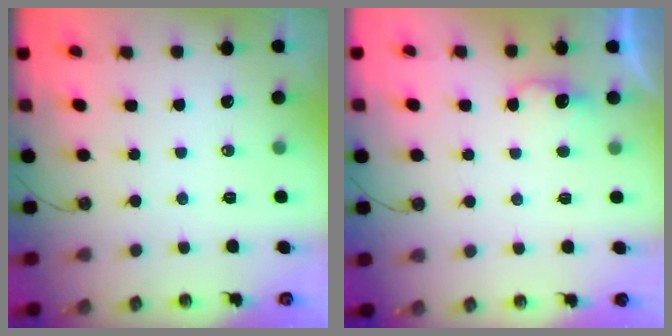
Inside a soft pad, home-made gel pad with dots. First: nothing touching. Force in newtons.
{"total": 3.7, "press": 3.6, "slide": 1.0}